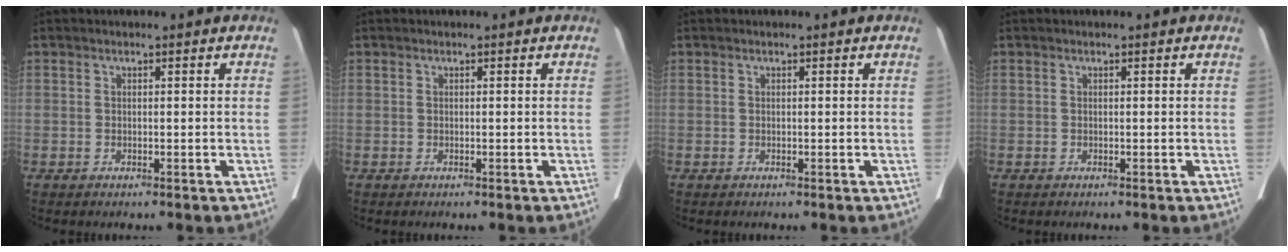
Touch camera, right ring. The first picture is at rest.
{"total": 0.0}
{"total": 0.0}
{"total": 0.0}